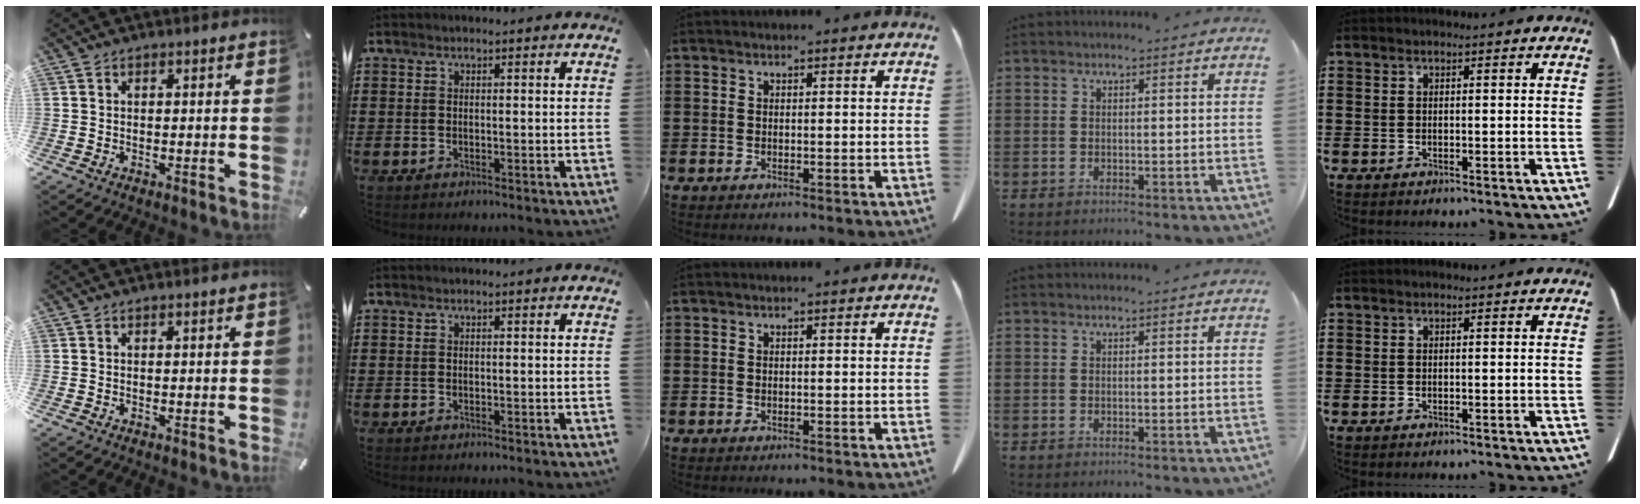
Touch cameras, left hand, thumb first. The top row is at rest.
{}